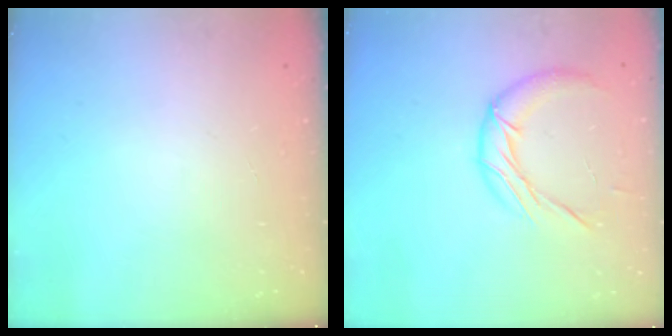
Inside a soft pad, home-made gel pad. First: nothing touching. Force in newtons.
{"total": 12.0, "press": 11.9, "slide": 0.7}